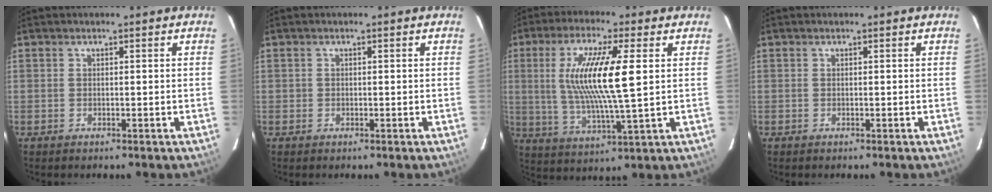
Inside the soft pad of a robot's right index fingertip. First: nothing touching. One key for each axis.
{"total": 0.6, "fx": -0.2, "fy": 0.6, "fz": 0.1, "tx": 0.002, "ty": 0.001, "tz": -0.001}
{"total": 14.4, "fx": 2.6, "fy": 1.7, "fz": 14.0, "tx": -0.270, "ty": -0.005, "tz": 0.052}
{"total": 0.0}